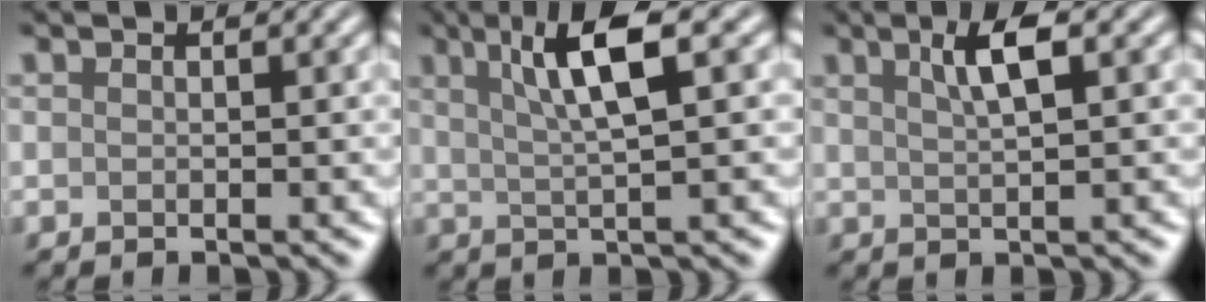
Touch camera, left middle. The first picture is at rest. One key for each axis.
{"total": 5.2, "fx": 1.7, "fy": 0.8, "fz": 4.8, "tx": -0.088, "ty": 0.009, "tz": 0.036}
{"total": 2.9, "fx": 1.0, "fy": 0.6, "fz": 2.7, "tx": -0.047, "ty": 0.008, "tz": 0.025}